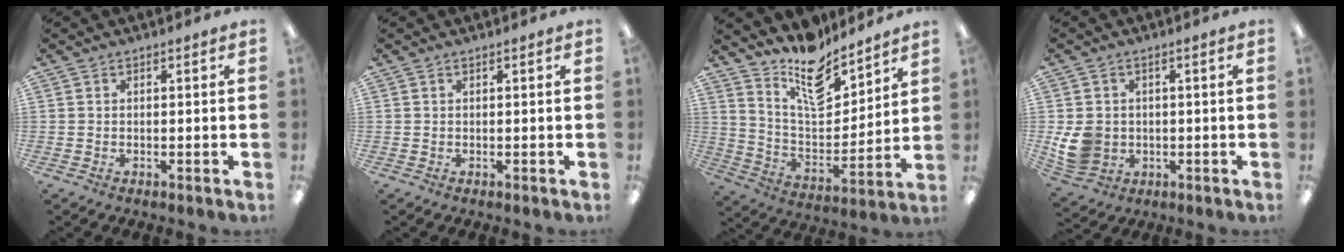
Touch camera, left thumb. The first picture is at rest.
{"total": 0.0}
{"total": 15.0, "force": [11.7, 6.0, 7.1], "torque": [-0.121, -0.080, 0.208]}
{"total": 7.5, "force": [-0.2, 6.7, 3.5], "torque": [-0.078, 0.007, 0.000]}